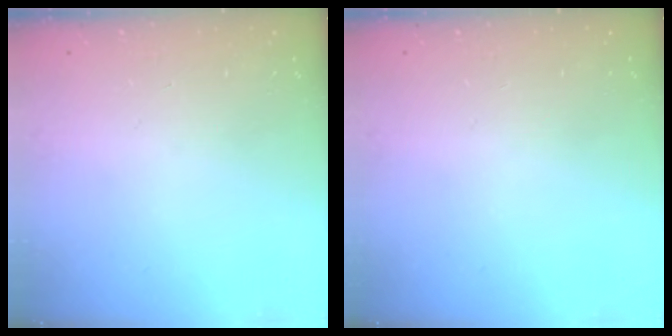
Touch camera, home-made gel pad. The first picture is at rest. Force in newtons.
{"total": 0.0}